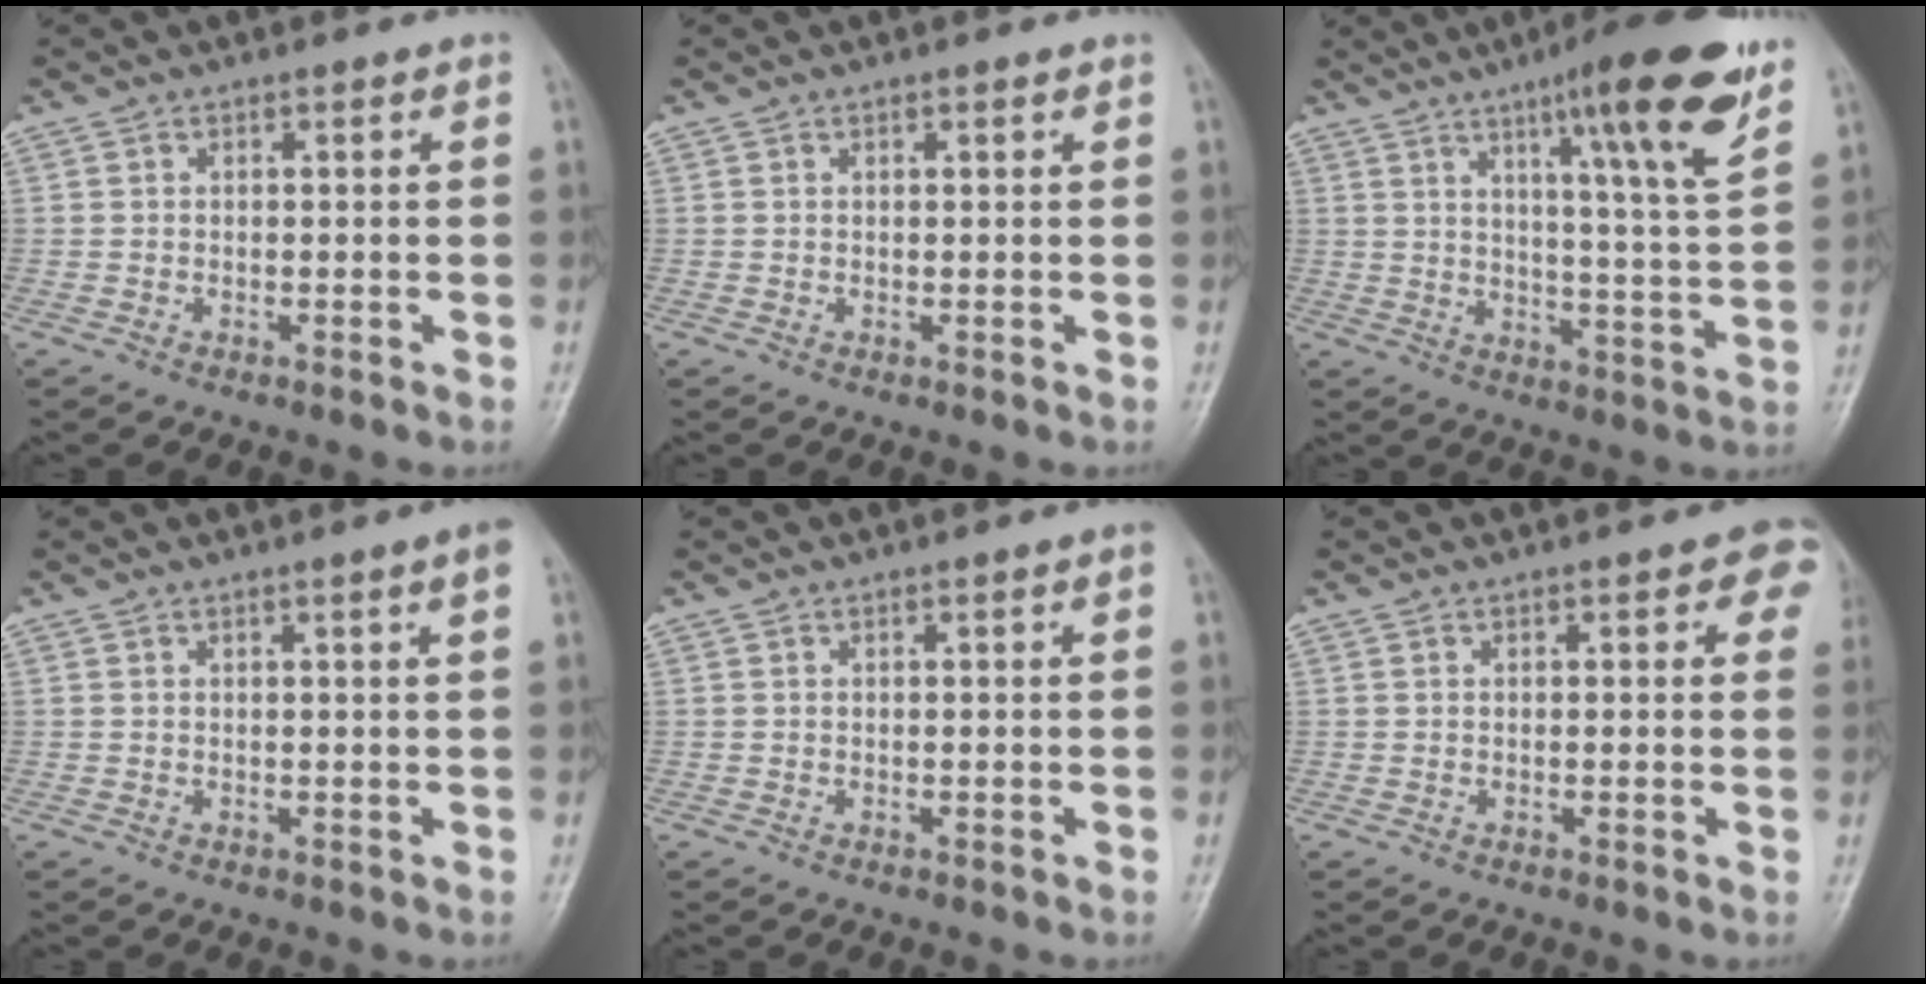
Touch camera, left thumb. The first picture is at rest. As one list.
[{"total": 0.6, "force": [0.4, 0.1, 0.5], "torque": [-0.006, 0.000, 0.005]}, {"total": 16.4, "force": [9.4, 1.7, 13.3], "torque": [-0.180, -0.048, 0.138]}, {"total": 2.6, "force": [1.2, -0.2, 2.3], "torque": [-0.036, -0.002, 0.017]}, {"total": 1.0, "force": [0.4, 0.1, 1.0], "torque": [-0.017, 0.002, 0.004]}, {"total": 5.3, "force": [2.2, 2.1, 4.3], "torque": [-0.024, -0.001, 0.016]}]